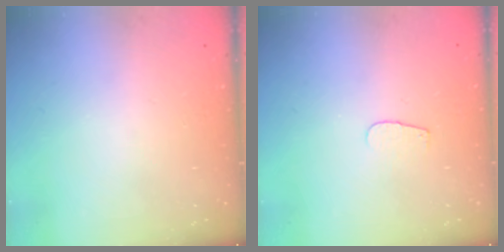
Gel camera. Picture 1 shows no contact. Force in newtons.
{"total": 3.7, "press": 3.7, "slide": 0.4}